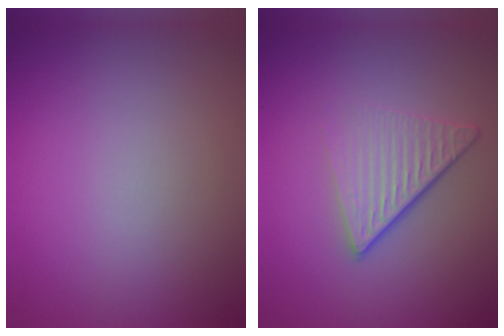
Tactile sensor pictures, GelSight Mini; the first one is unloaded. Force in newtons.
{"total": 4.9, "press": 2.9, "slide": 3.9}